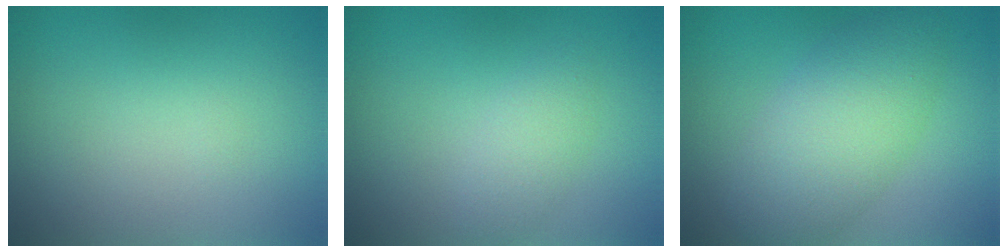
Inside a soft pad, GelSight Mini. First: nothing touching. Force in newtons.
{"total": 1.7, "press": 1.7, "slide": 0.1}
{"total": 5.6, "press": 5.5, "slide": 0.2}